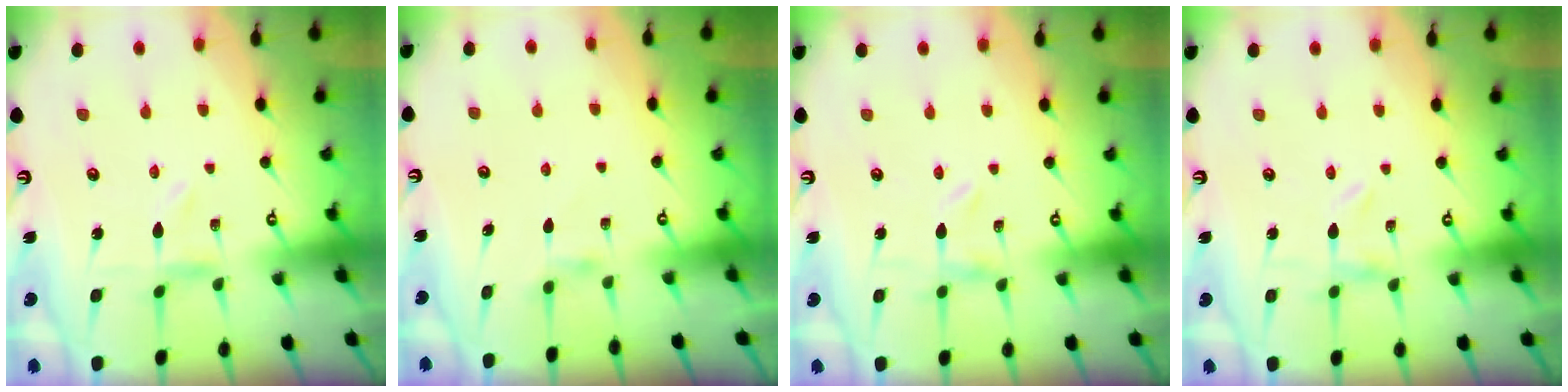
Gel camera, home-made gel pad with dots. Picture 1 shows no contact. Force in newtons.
{"total": 2.4, "press": 2.3, "slide": 0.5}
{"total": 0.0}
{"total": 0.0}